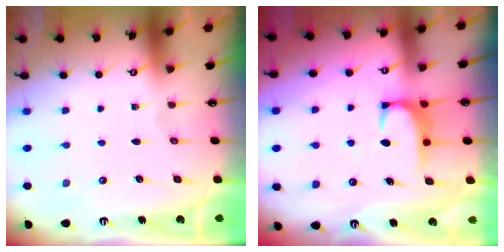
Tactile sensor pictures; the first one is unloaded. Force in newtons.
{"total": 2.3, "press": 2.3, "slide": 0.6}